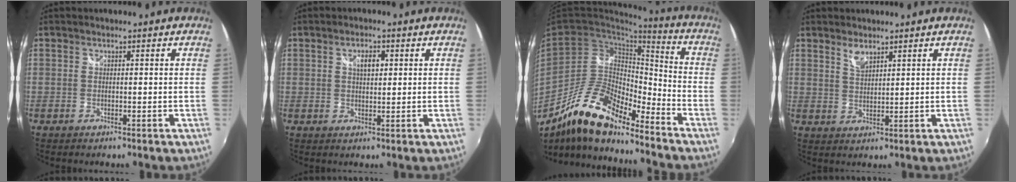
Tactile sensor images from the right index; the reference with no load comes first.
{"total": 3.1, "force": [1.1, 1.4, 2.5], "torque": [-0.041, 0.006, 0.018]}
{"total": 17.7, "force": [-13.1, 5.2, 10.7], "torque": [-0.193, -0.006, -0.247]}
{"total": 2.9, "force": [2.3, 0.7, 1.6], "torque": [-0.027, -0.002, 0.041]}